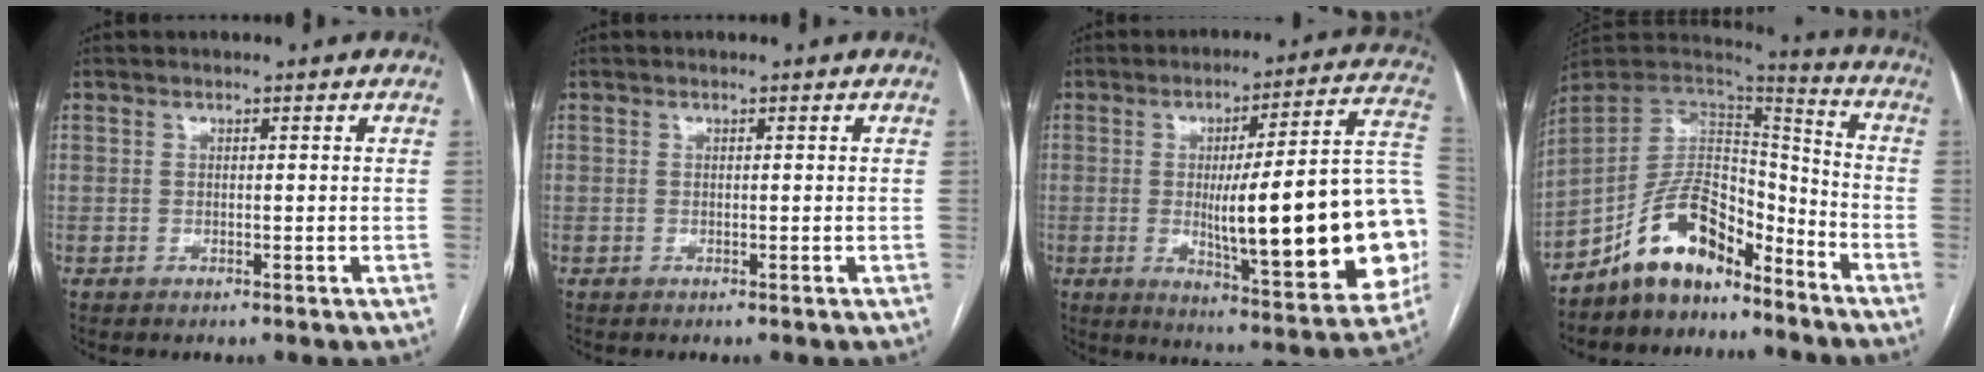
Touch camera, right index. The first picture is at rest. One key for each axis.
{"total": 0.0}
{"total": 26.7, "fx": -2.7, "fy": 3.8, "fz": 26.2, "tx": -0.283, "ty": 0.014, "tz": -0.031}
{"total": 12.8, "fx": -9.5, "fy": 5.7, "fz": 6.5, "tx": -0.113, "ty": 0.035, "tz": -0.173}